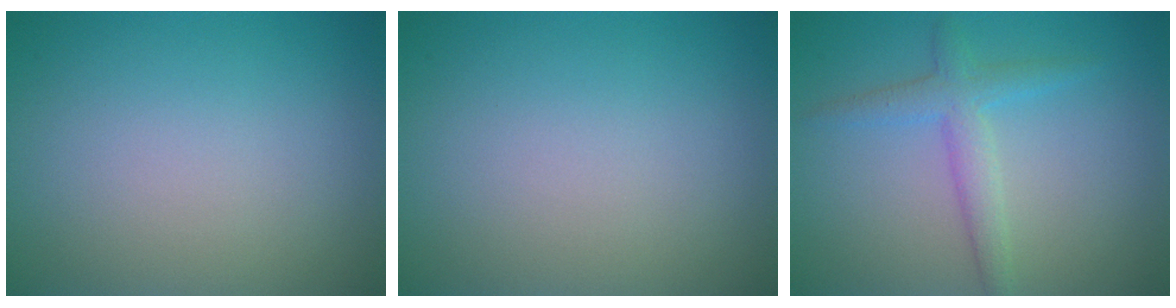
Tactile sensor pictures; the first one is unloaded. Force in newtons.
{"total": 0.0}
{"total": 2.7, "press": 2.7, "slide": 0.2}